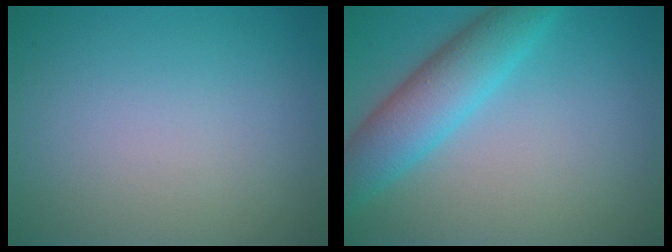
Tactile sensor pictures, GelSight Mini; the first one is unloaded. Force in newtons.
{"total": 5.7, "press": 5.7, "slide": 0.3}